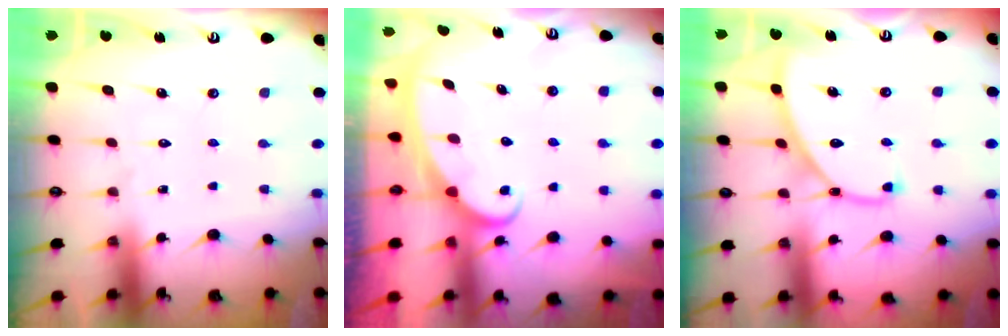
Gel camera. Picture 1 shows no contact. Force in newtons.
{"total": 2.4, "press": 2.4, "slide": 0.3}
{"total": 8.0, "press": 8.0, "slide": 0.6}